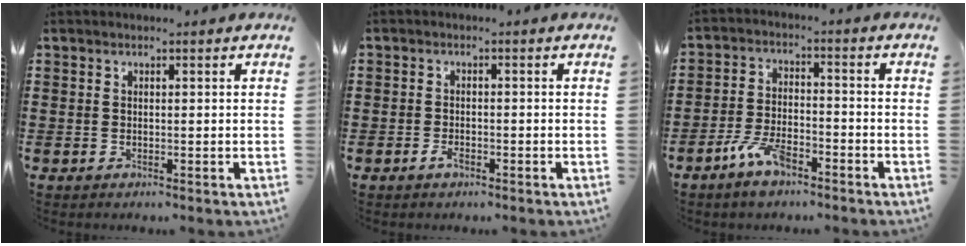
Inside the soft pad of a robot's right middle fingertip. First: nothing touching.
{"total": 1.8, "force": [-1.2, 1.1, 0.7], "torque": [-0.023, -0.002, -0.026]}
{"total": 6.0, "force": [-4.4, 2.3, 3.3], "torque": [-0.078, 0.007, -0.088]}